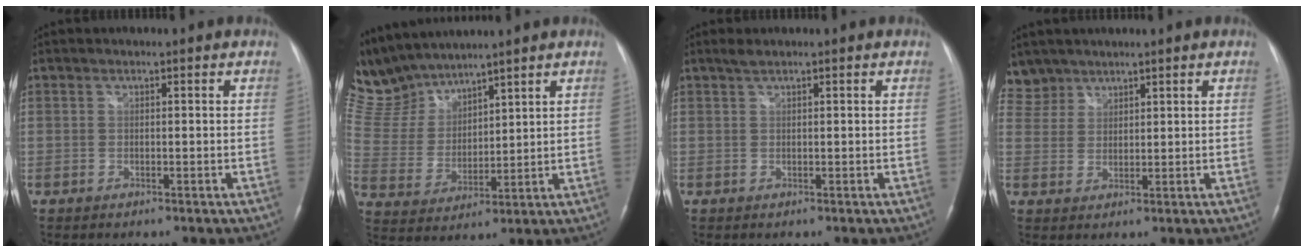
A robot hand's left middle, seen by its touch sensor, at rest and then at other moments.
{"total": 11.2, "force": [10.8, 2.1, 2.1], "torque": [-0.068, 0.013, 0.237]}
{"total": 1.1, "force": [0.9, 0.0, 0.6], "torque": [-0.016, 0.007, 0.022]}
{"total": 4.4, "force": [3.8, 2.2, -0.7], "torque": [0.022, 0.009, 0.077]}